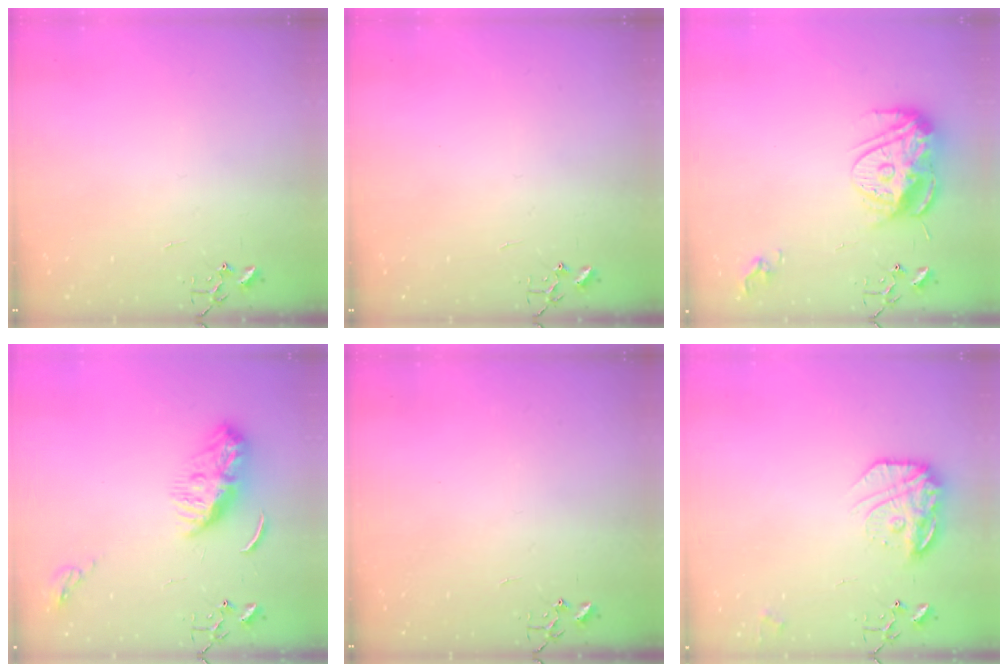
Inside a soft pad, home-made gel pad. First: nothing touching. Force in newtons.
{"total": 0.0}
{"total": 14.8, "press": 14.7, "slide": 1.4}
{"total": 9.4, "press": 9.4, "slide": 0.6}
{"total": 0.0}
{"total": 16.4, "press": 16.3, "slide": 1.3}